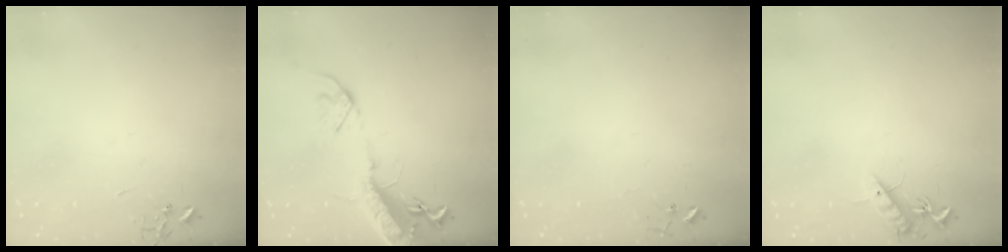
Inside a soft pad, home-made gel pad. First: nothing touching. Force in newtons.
{"total": 17.1, "press": 16.6, "slide": 4.0}
{"total": 6.1, "press": 6.0, "slide": 0.4}
{"total": 10.1, "press": 10.0, "slide": 0.8}